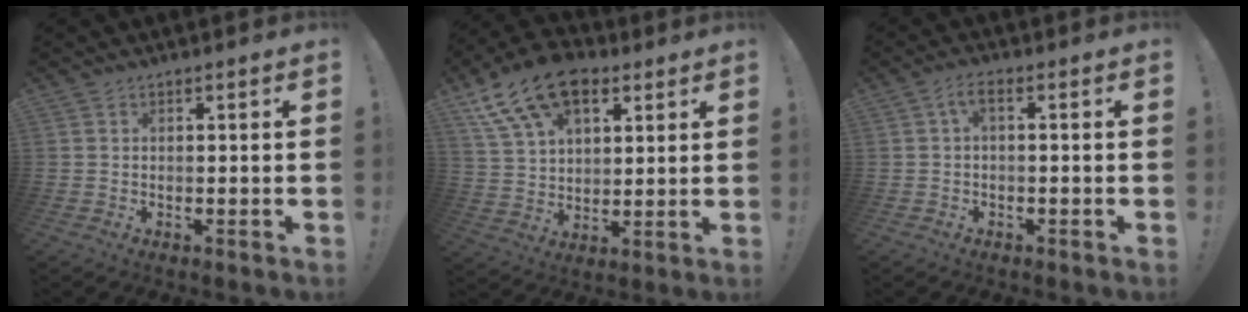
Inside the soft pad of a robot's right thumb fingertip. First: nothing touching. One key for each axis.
{"total": 17.9, "fx": 9.6, "fy": 11.1, "fz": 10.2, "tx": -0.180, "ty": -0.050, "tz": 0.178}
{"total": 2.9, "fx": -0.2, "fy": 0.7, "fz": 2.8, "tx": -0.058, "ty": -0.002, "tz": -0.005}